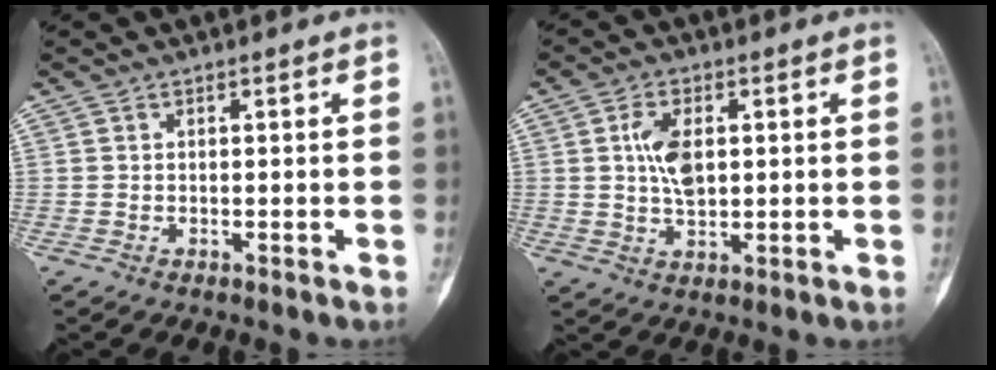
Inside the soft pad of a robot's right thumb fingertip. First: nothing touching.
{"total": 6.6, "force": [1.0, 3.7, 5.4], "torque": [-0.096, -0.001, 0.018]}